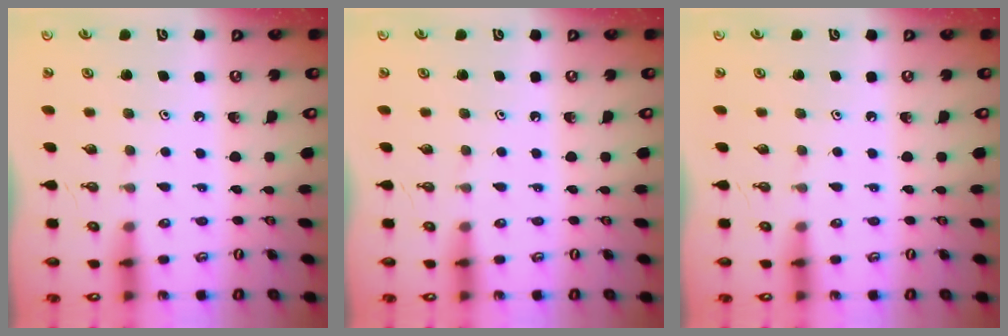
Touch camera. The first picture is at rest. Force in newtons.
{"total": 0.0}
{"total": 0.0}